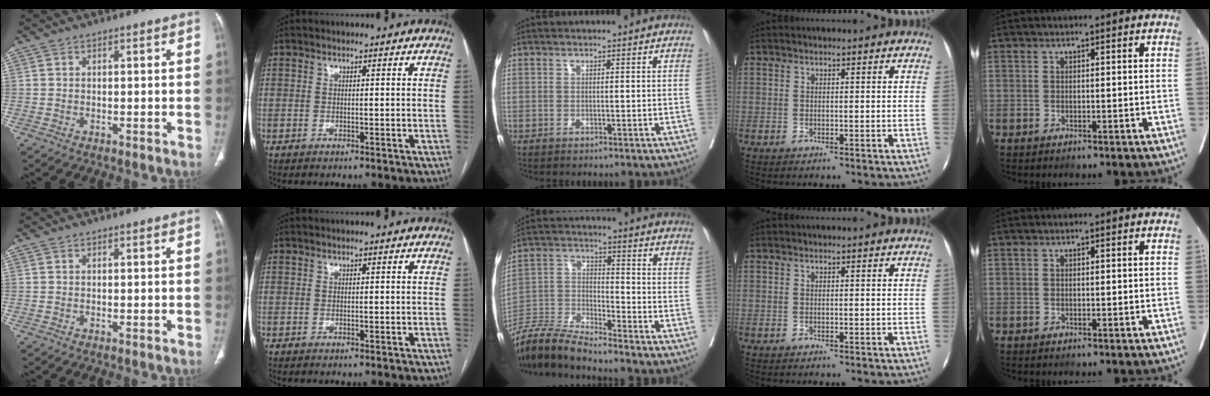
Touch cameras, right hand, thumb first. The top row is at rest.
{"middle": {"total": 9.5, "force": [-9.0, -0.1, 2.9], "torque": [-0.056, -0.006, -0.176]}}